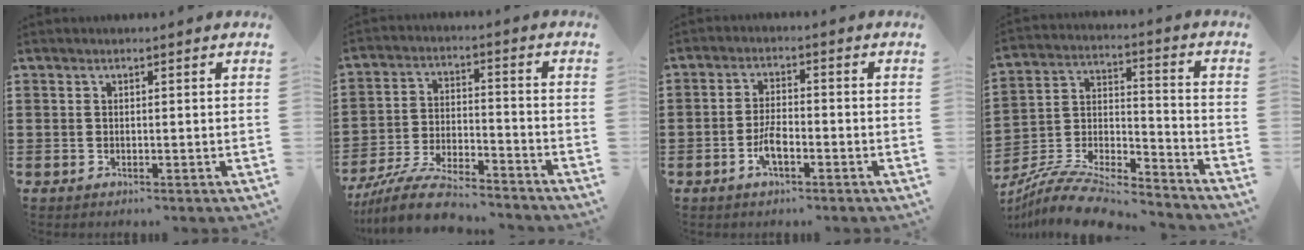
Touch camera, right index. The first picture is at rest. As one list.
[{"total": 8.7, "force": [-8.1, 0.9, 3.0], "torque": [-0.069, 0.012, -0.160]}, {"total": 4.1, "force": [-1.9, 1.4, 3.3], "torque": [-0.070, -0.001, -0.039]}, {"total": 9.6, "force": [-9.0, 1.6, 3.1], "torque": [-0.063, 0.011, -0.180]}]